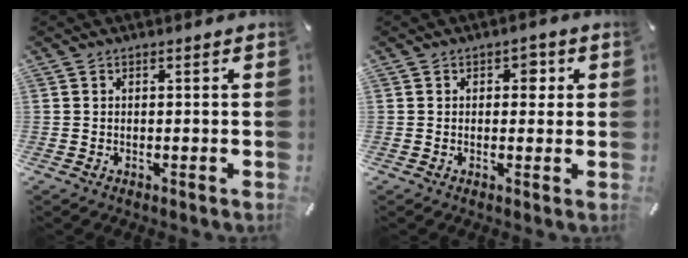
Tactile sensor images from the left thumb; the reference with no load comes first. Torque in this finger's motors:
{"motor_torque": [0.63, 0.91, 0.25, -0.30, 0.00]}